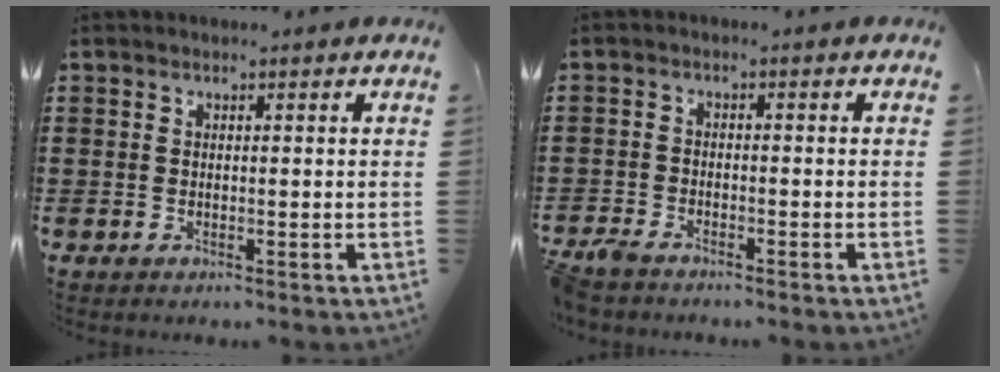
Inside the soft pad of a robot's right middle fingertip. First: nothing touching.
{"total": 2.3, "force": [-2.2, 0.4, 0.5], "torque": [-0.033, -0.004, -0.053]}